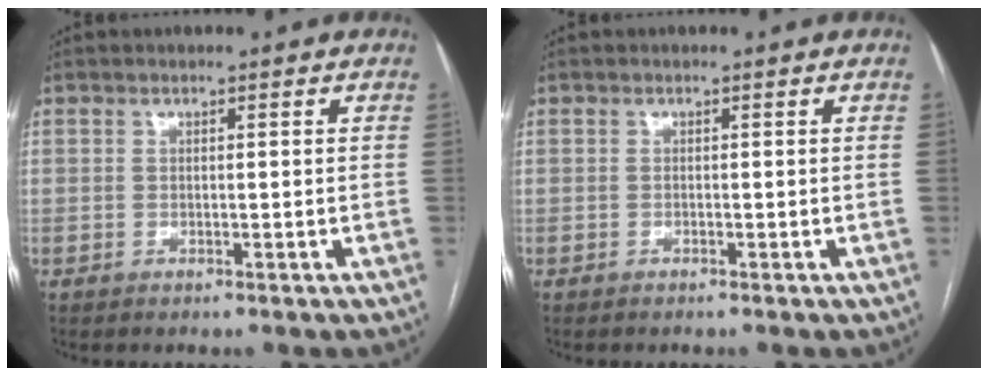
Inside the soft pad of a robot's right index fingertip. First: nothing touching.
{"total": 0.0}